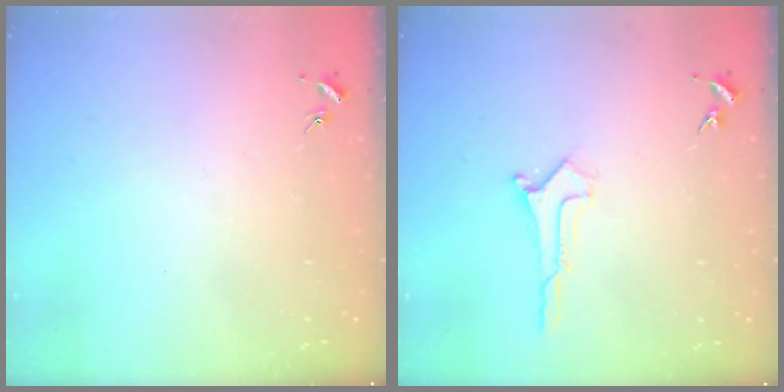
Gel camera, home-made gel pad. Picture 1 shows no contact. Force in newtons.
{"total": 0.6, "press": 0.6, "slide": 0.1}